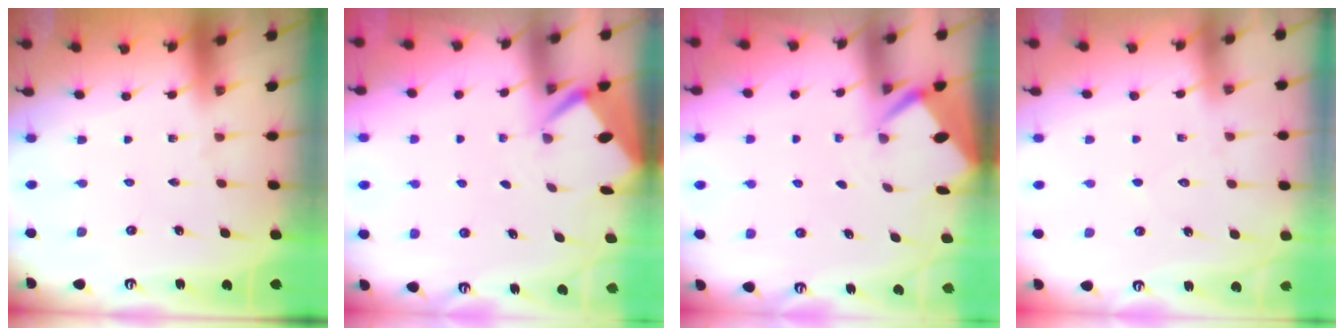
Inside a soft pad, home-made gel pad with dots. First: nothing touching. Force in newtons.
{"total": 2.5, "press": 2.5, "slide": 0.3}
{"total": 2.6, "press": 2.5, "slide": 0.3}
{"total": 5.4, "press": 5.4, "slide": 0.7}